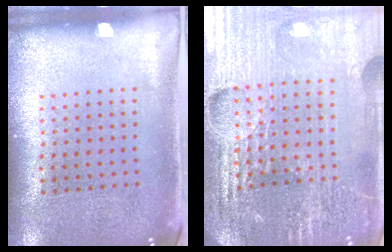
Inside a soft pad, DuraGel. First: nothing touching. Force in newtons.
{"total": 5.7, "press": 5.2, "slide": 2.5}